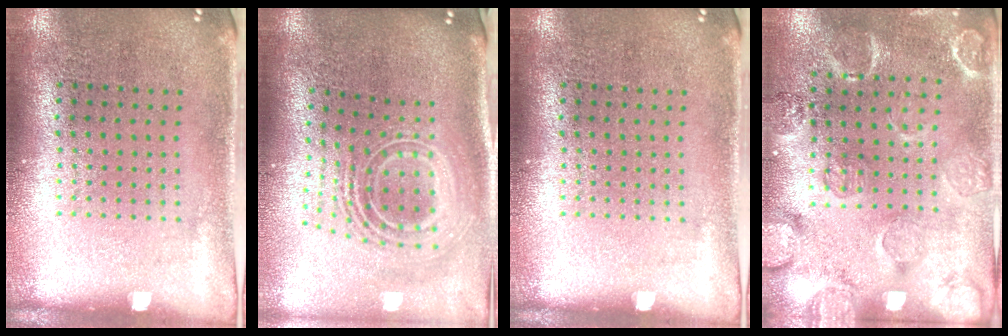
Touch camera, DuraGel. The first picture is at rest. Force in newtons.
{"total": 2.6, "press": 1.8, "slide": 1.9}
{"total": 0.0}
{"total": 2.5, "press": 2.2, "slide": 1.3}